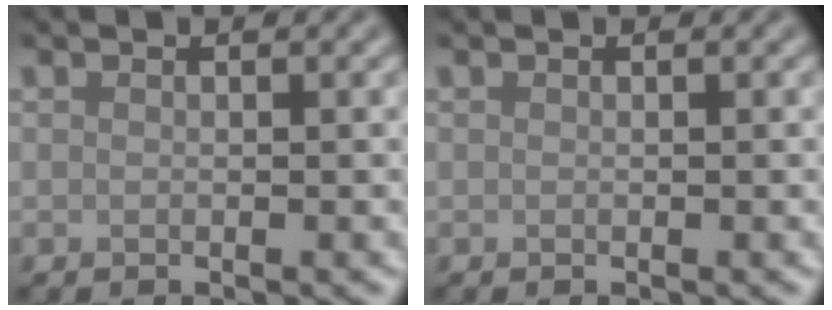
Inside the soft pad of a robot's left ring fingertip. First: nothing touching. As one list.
[{"total": 0.0}]